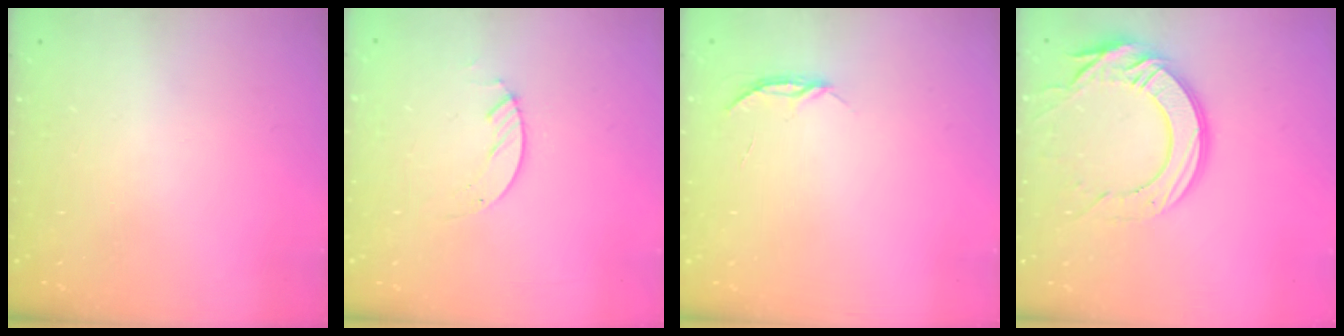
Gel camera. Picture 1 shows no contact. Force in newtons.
{"total": 2.1, "press": 2.1, "slide": 0.2}
{"total": 3.6, "press": 3.6, "slide": 0.5}
{"total": 16.4, "press": 16.4, "slide": 1.2}